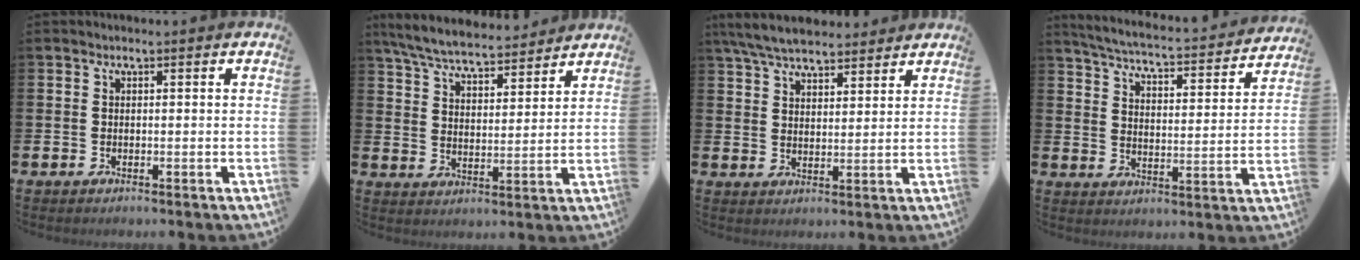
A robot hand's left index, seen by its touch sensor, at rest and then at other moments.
{"total": 6.9, "force": [6.6, 1.1, 1.8], "torque": [-0.061, -0.037, 0.116]}
{"total": 6.5, "force": [6.1, 1.5, 1.7], "torque": [-0.054, -0.019, 0.112]}
{"total": 4.8, "force": [4.6, 0.4, 1.3], "torque": [-0.050, -0.041, 0.071]}